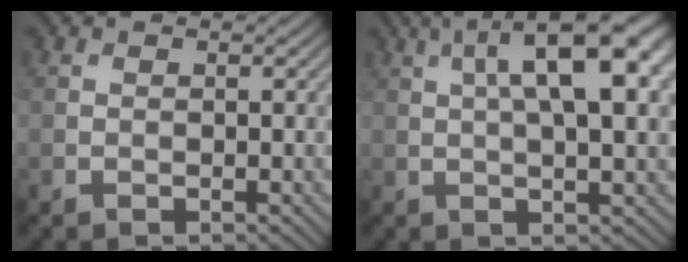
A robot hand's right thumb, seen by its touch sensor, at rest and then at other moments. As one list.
[{"total": 13.2, "force": [3.8, 4.4, 11.9], "torque": [-0.176, 0.017, 0.050]}]